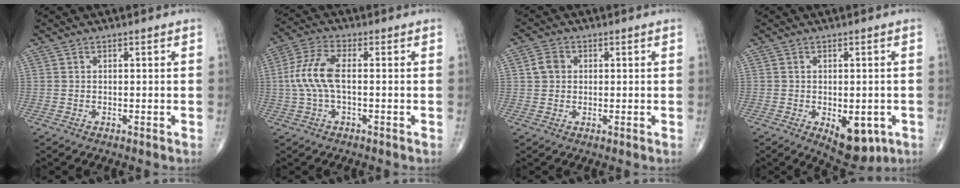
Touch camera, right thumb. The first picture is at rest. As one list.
[{"total": 8.3, "force": [-0.2, 3.4, 7.6], "torque": [-0.188, 0.020, -0.007]}, {"total": 3.4, "force": [0.6, 2.9, 1.7], "torque": [-0.023, 0.005, 0.007]}, {"total": 8.7, "force": [-2.8, 4.5, 6.9], "torque": [-0.072, -0.005, -0.025]}]